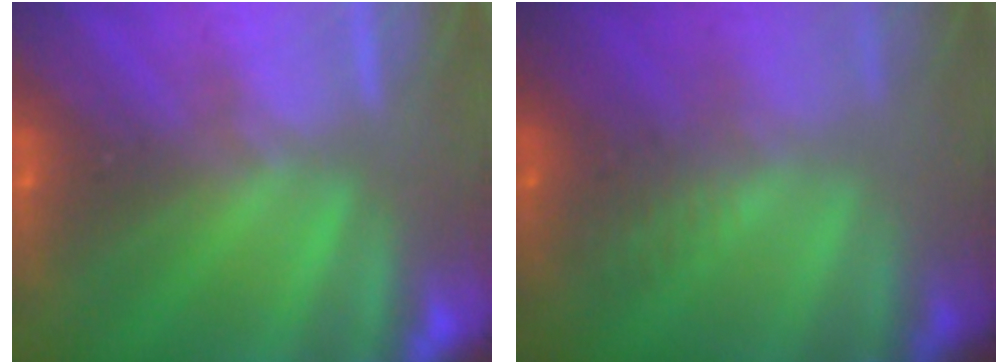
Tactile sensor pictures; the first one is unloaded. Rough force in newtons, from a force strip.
{"total": 2.5}